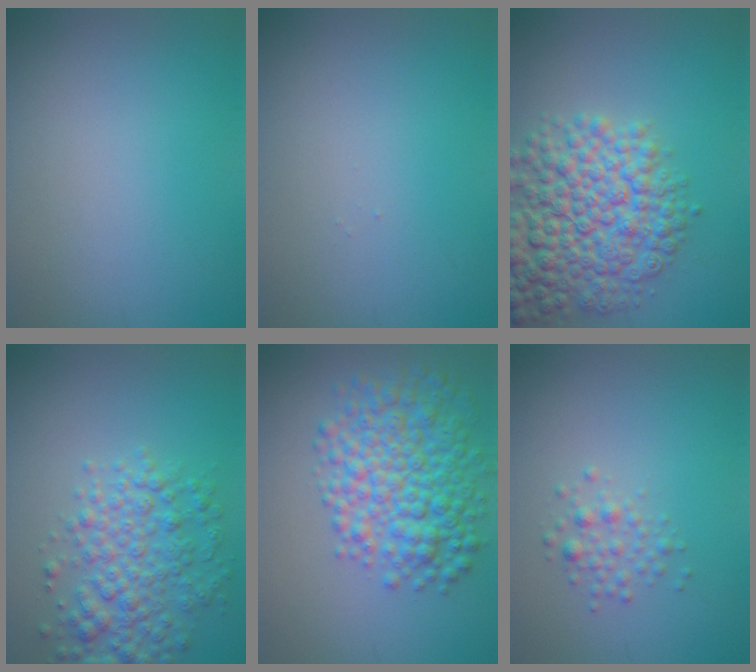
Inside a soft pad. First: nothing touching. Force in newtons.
{"total": 0.0}
{"total": 8.7, "press": 8.7, "slide": 0.3}
{"total": 5.0, "press": 5.0, "slide": 0.1}
{"total": 7.1, "press": 7.1, "slide": 0.1}
{"total": 1.5, "press": 1.5, "slide": 0.0}